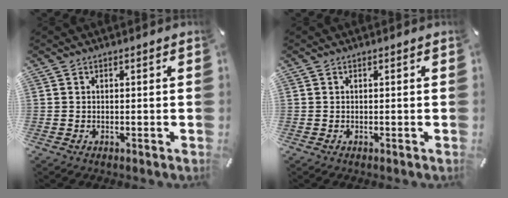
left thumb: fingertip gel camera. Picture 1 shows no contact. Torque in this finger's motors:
{"motor_torque": [-0.01, 0.01, 0.00, 0.00, 0.00]}